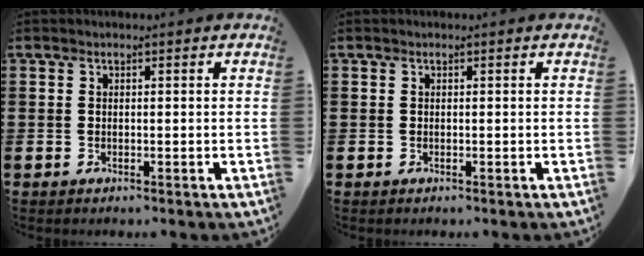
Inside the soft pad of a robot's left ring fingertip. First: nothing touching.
{"total": 0.0}